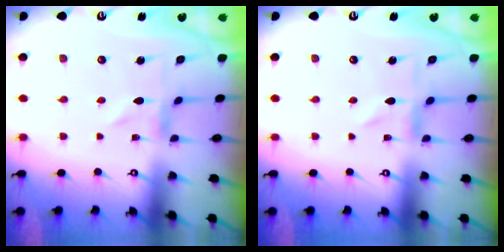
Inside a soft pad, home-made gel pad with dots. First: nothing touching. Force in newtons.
{"total": 0.0}